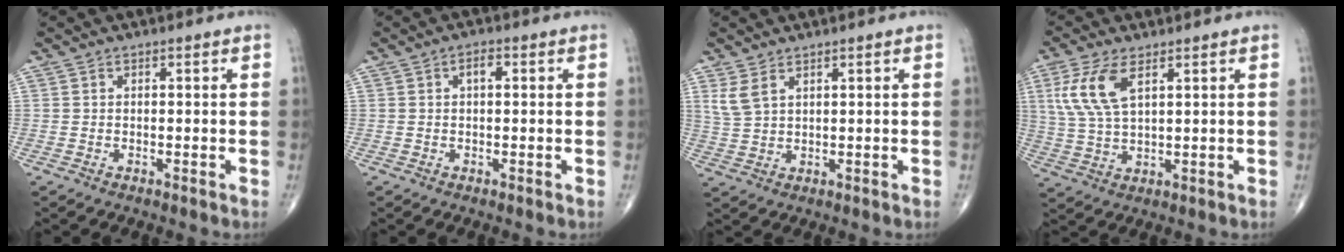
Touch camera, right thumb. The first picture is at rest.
{"total": 2.1, "force": [0.4, 1.0, 1.8], "torque": [-0.028, 0.006, 0.003]}
{"total": 3.7, "force": [2.2, 1.7, 2.4], "torque": [-0.054, -0.003, 0.055]}
{"total": 9.2, "force": [3.6, 3.9, 7.5], "torque": [-0.172, -0.003, 0.078]}